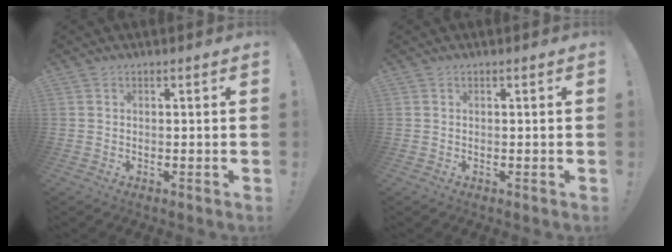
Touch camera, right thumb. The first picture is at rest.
{"total": 0.0}